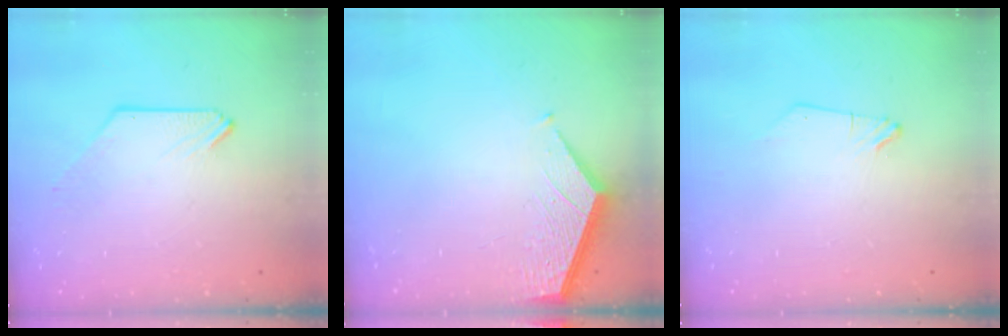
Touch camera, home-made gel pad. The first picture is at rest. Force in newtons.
{"total": 3.4, "press": 3.4, "slide": 0.3}
{"total": 0.0}